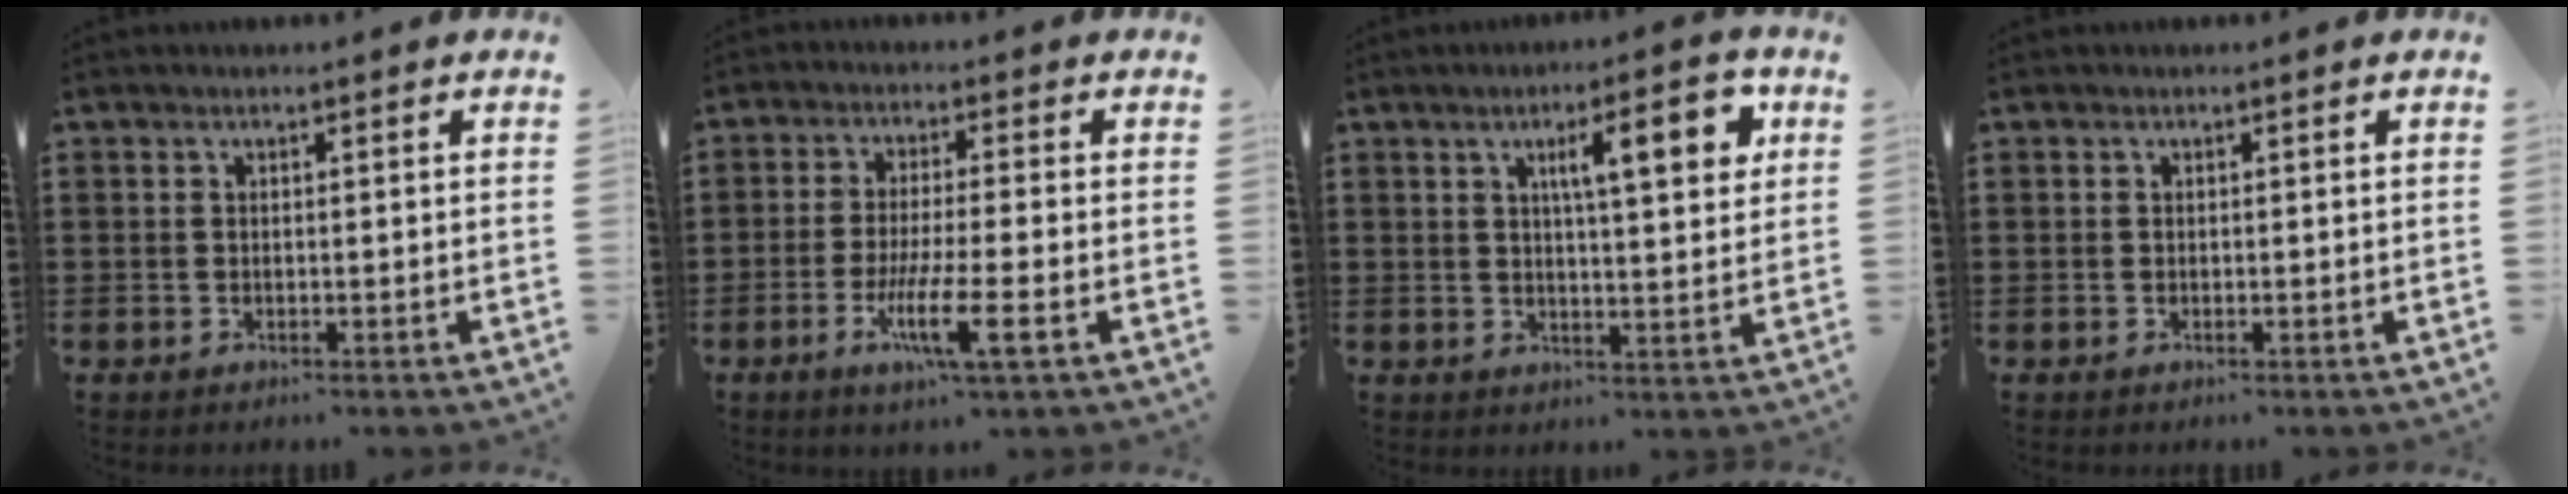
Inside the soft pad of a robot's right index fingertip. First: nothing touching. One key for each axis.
{"total": 7.8, "fx": -3.1, "fy": 0.7, "fz": 7.2, "tx": -0.128, "ty": -0.010, "tz": -0.054}
{"total": 8.1, "fx": 3.1, "fy": 2.1, "fz": 7.2, "tx": -0.114, "ty": -0.002, "tz": 0.043}
{"total": 0.0}